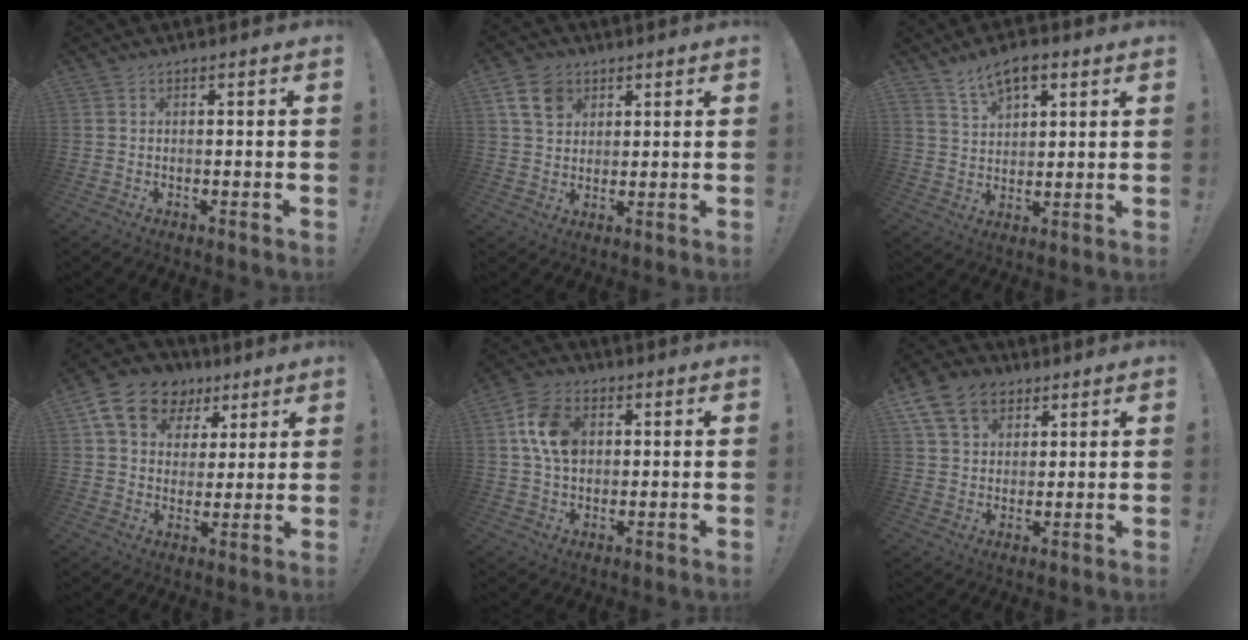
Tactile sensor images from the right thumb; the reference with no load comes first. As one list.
[{"total": 8.7, "force": [4.5, 6.2, 4.3], "torque": [-0.068, -0.011, 0.089]}, {"total": 8.4, "force": [5.2, 4.7, 4.7], "torque": [-0.073, -0.017, 0.097]}, {"total": 15.6, "force": [8.0, 11.3, 7.1], "torque": [-0.107, -0.039, 0.151]}, {"total": 12.2, "force": [2.7, 8.9, 7.9], "torque": [-0.135, 0.009, 0.053]}, {"total": 12.6, "force": [6.3, 9.2, 5.9], "torque": [-0.092, -0.025, 0.125]}]